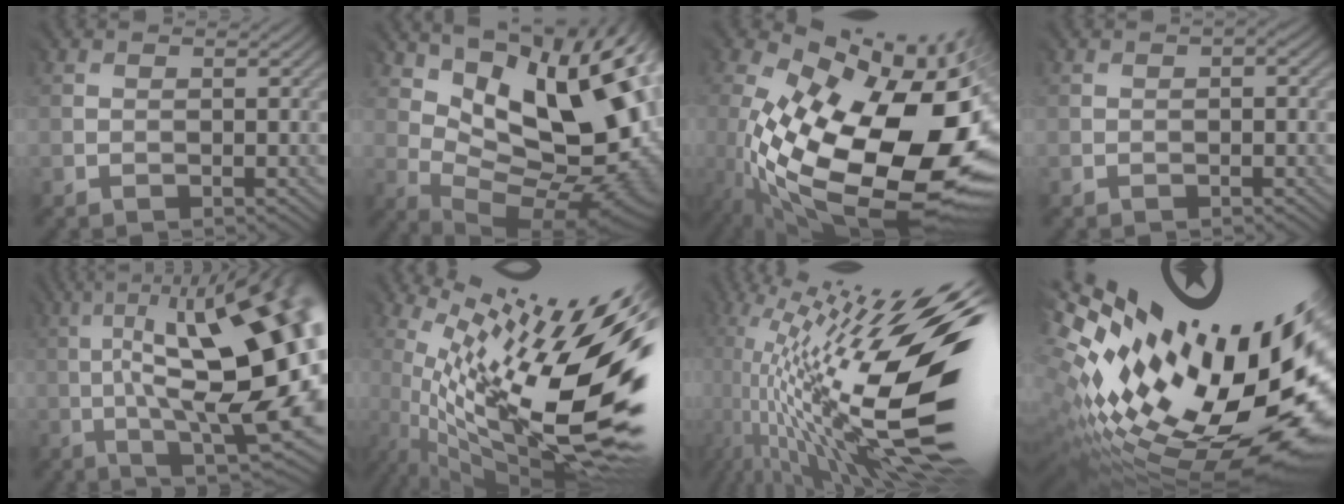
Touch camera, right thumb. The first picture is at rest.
{"total": 17.7, "force": [6.0, 7.8, 14.7], "torque": [-0.220, 0.034, 0.100]}
{"total": 19.6, "force": [-3.9, 9.5, 16.7], "torque": [-0.313, -0.053, -0.045]}
{"total": 0.6, "force": [-0.1, 0.3, 0.5], "torque": [-0.001, -0.001, 0.001]}
{"total": 19.1, "force": [0.8, 5.8, 18.1], "torque": [-0.260, 0.028, 0.013]}
{"total": 18.5, "force": [-0.6, 4.5, 17.9], "torque": [-0.277, -0.021, -0.003]}
{"total": 19.7, "force": [-0.1, 6.0, 18.8], "torque": [-0.342, -0.006, -0.010]}
{"total": 19.8, "force": [3.5, 8.9, 17.4], "torque": [-0.280, -0.035, 0.090]}